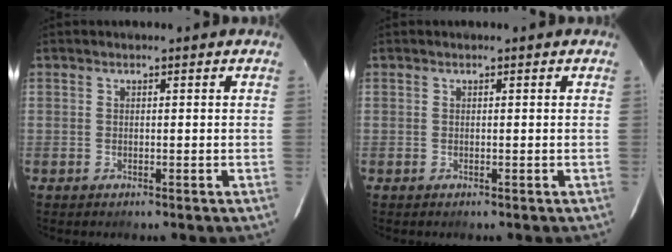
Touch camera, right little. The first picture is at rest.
{"total": 0.0}